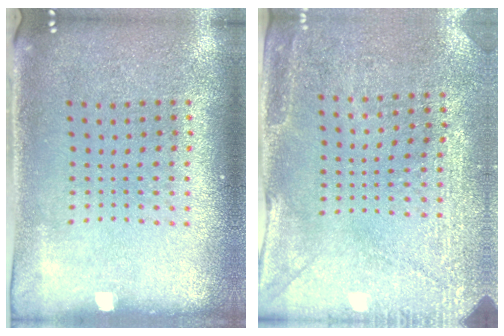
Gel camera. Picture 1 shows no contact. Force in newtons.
{"total": 2.9, "press": 2.7, "slide": 1.0}